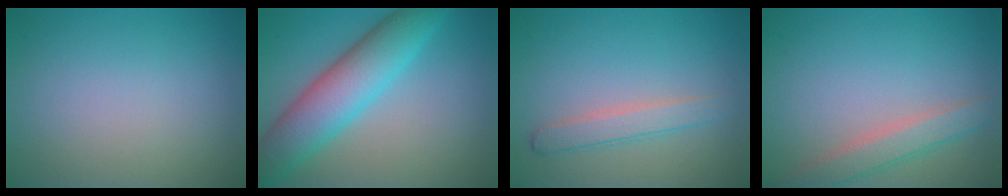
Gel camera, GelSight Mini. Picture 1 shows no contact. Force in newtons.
{"total": 7.6, "press": 7.6, "slide": 0.2}
{"total": 2.2, "press": 2.2, "slide": 0.1}
{"total": 2.9, "press": 2.9, "slide": 0.2}